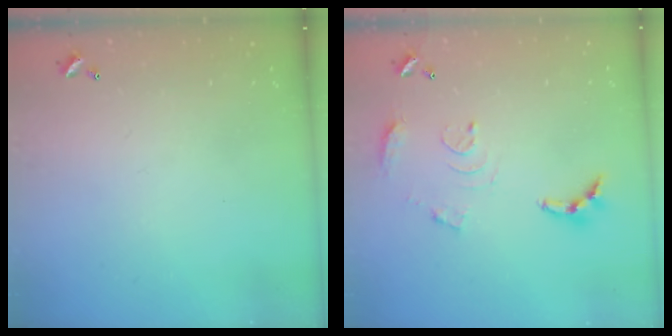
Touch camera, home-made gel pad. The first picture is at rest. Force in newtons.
{"total": 10.6, "press": 10.6, "slide": 0.8}